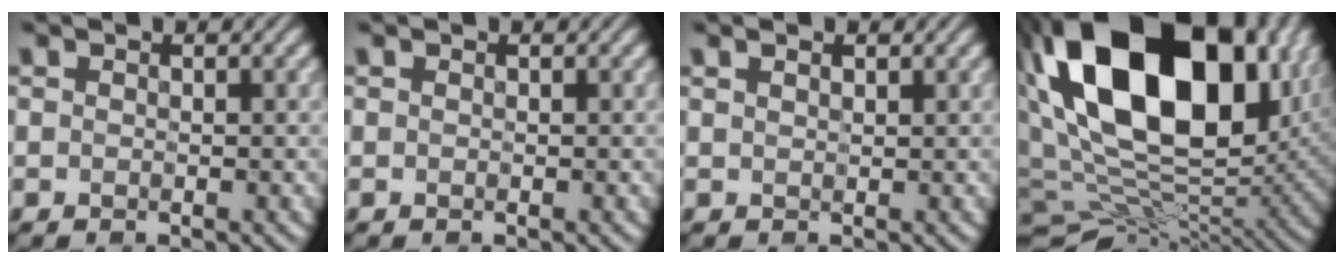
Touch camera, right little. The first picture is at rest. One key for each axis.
{"total": 0.0}
{"total": 1.2, "fx": 0.8, "fy": 0.5, "fz": 0.8, "tx": -0.007, "ty": 0.007, "tz": 0.005}
{"total": 19.7, "fx": 6.2, "fy": 12.8, "fz": 13.7, "tx": -0.261, "ty": 0.008, "tz": 0.120}